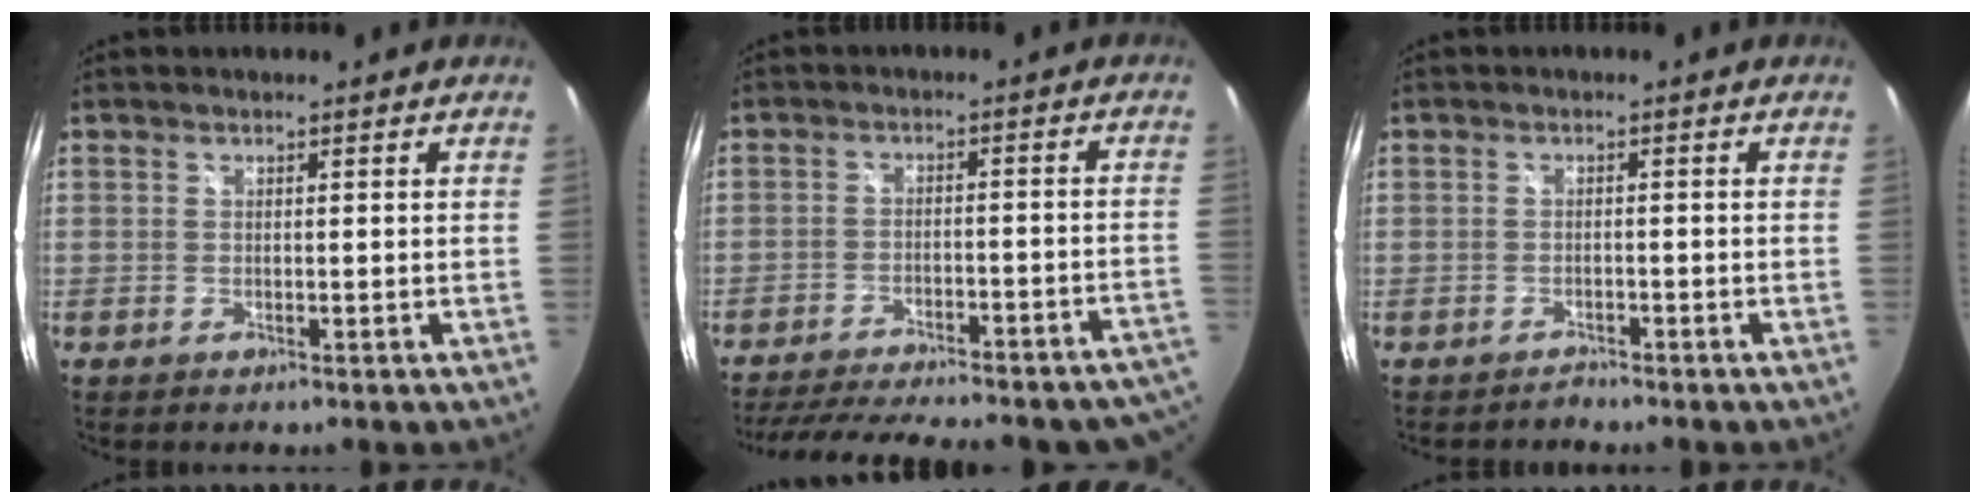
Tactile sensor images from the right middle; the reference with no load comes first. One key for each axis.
{"total": 25.3, "fx": -21.7, "fy": 6.3, "fz": 11.4, "tx": -0.187, "ty": -0.014, "tz": -0.274}
{"total": 1.3, "fx": -1.2, "fy": 0.3, "fz": -0.3, "tx": 0.002, "ty": 0.002, "tz": -0.021}